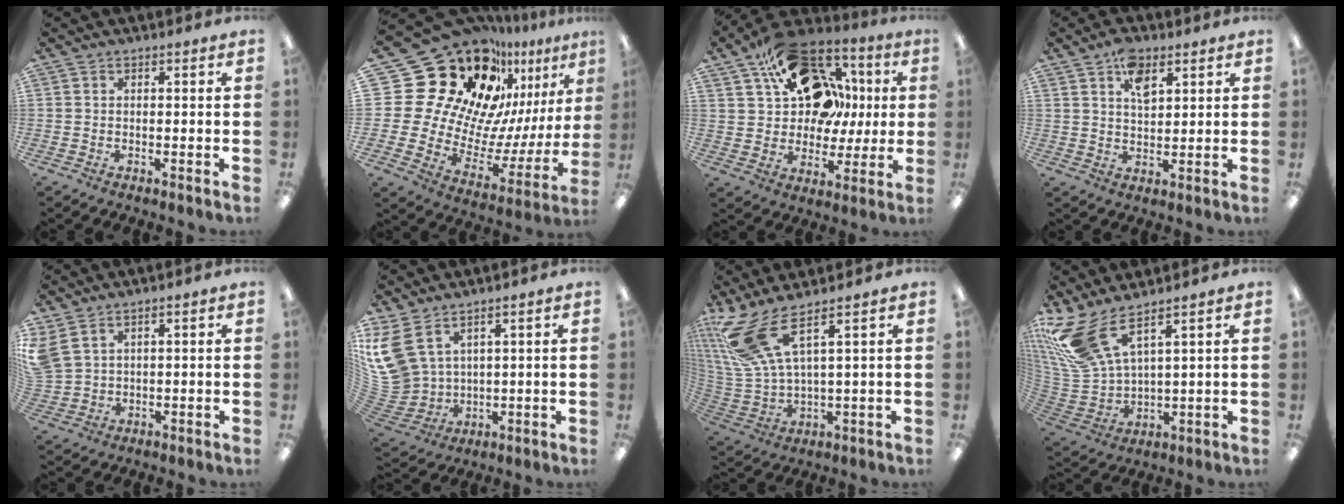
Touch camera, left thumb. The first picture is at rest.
{"total": 29.2, "force": [17.9, 18.6, 13.8], "torque": [-0.216, -0.183, 0.374]}
{"total": 21.2, "force": [9.0, 15.0, 12.0], "torque": [-0.189, -0.028, 0.172]}
{"total": 6.4, "force": [3.4, 3.6, 4.0], "torque": [-0.065, -0.006, 0.058]}
{"total": 5.2, "force": [3.1, 3.4, 2.4], "torque": [-0.062, -0.010, 0.063]}
{"total": 12.6, "force": [6.7, 8.7, 6.1], "torque": [-0.162, -0.036, 0.134]}
{"total": 14.5, "force": [7.9, 5.1, 11.0], "torque": [-0.244, -0.036, 0.146]}
{"total": 14.6, "force": [9.4, 6.4, 9.1], "torque": [-0.224, -0.049, 0.176]}